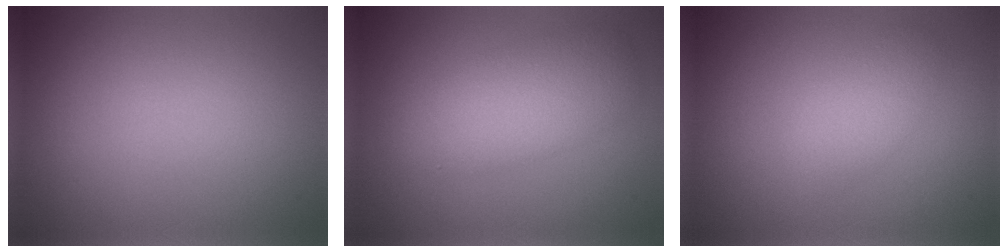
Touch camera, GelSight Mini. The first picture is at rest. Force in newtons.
{"total": 4.5, "press": 4.5, "slide": 0.2}
{"total": 2.1, "press": 2.1, "slide": 0.1}